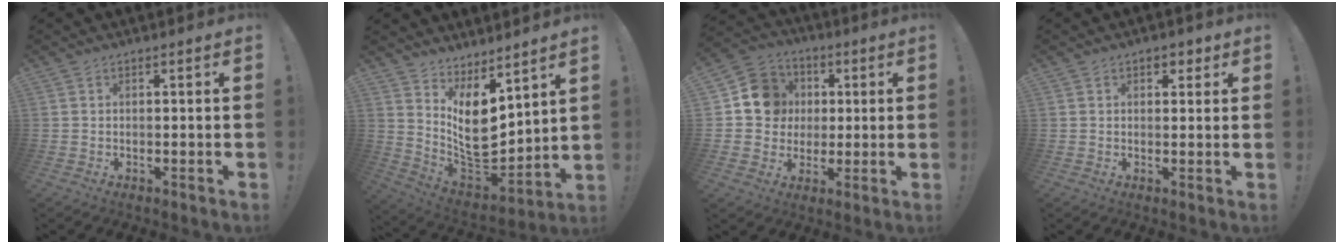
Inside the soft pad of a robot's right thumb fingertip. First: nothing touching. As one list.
[{"total": 13.3, "force": [4.2, 7.9, 9.8], "torque": [-0.146, -0.050, 0.086]}, {"total": 12.2, "force": [1.7, 11.5, 3.7], "torque": [-0.039, 0.009, 0.040]}, {"total": 2.8, "force": [1.4, 2.0, 1.5], "torque": [-0.005, -0.002, 0.020]}]